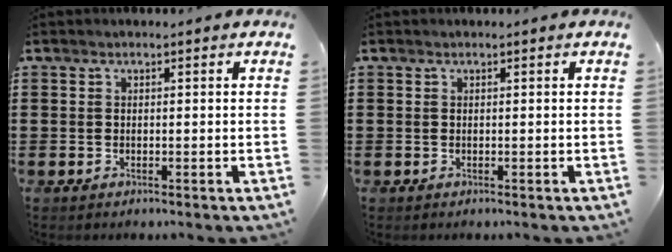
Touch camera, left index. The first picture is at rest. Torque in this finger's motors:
{"motor_torque": [0.00, 0.00, 0.00, 0.01]}